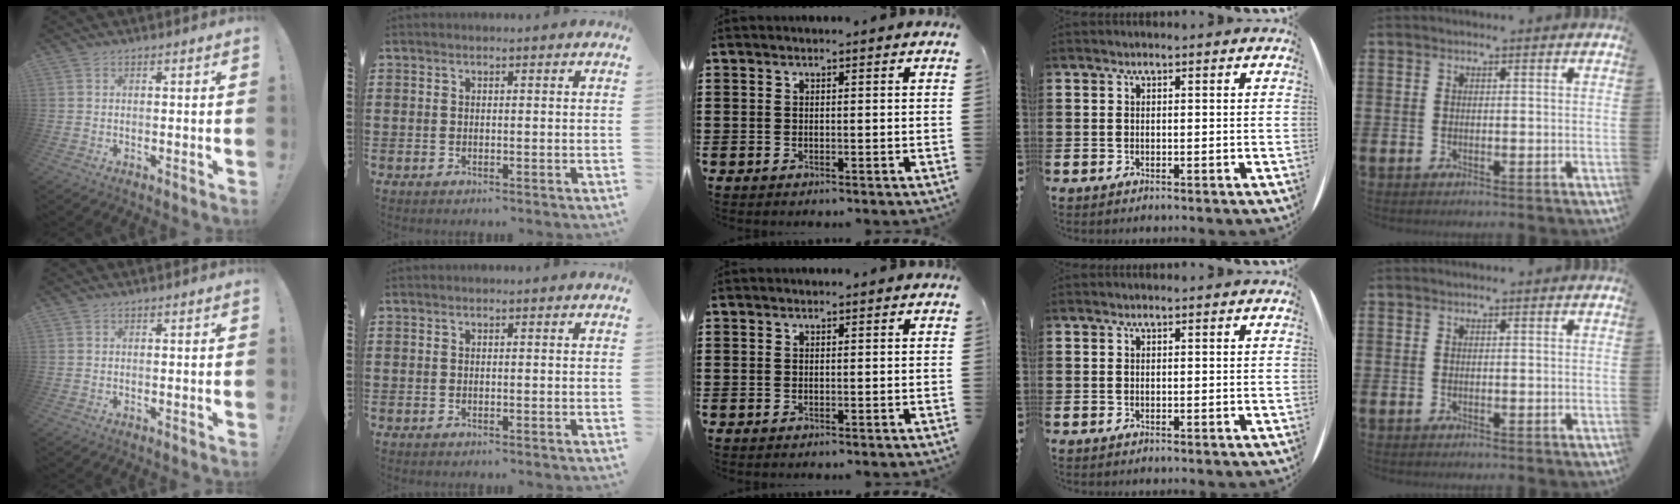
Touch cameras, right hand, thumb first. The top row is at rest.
{}